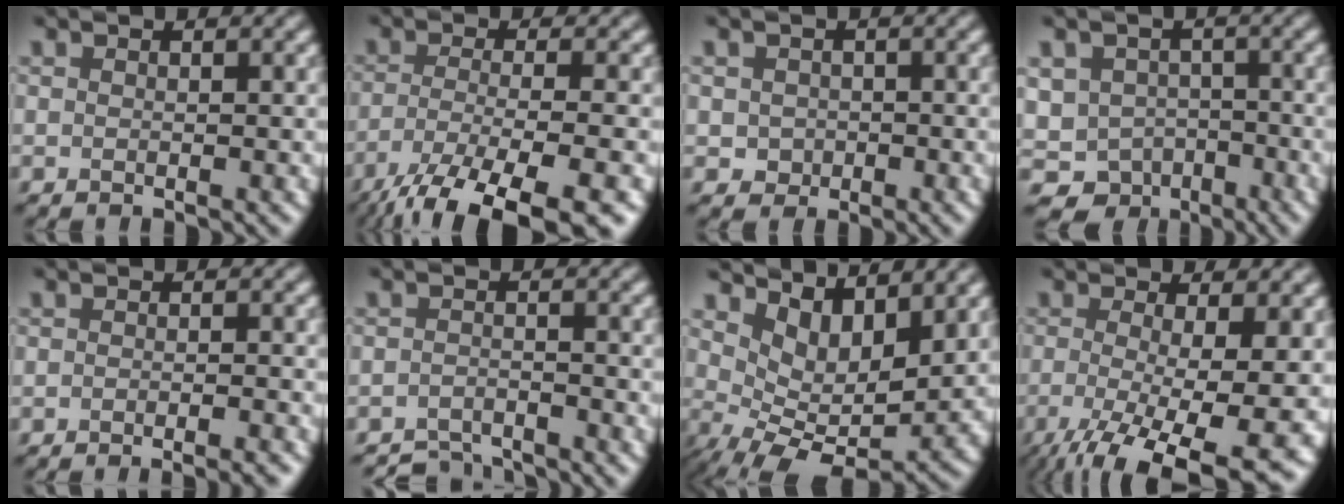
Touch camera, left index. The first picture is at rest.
{"total": 10.3, "force": [-6.8, 2.3, 7.3], "torque": [-0.117, -0.016, -0.121]}
{"total": 1.7, "force": [-0.4, 1.5, 0.6], "torque": [-0.014, -0.005, -0.007]}
{"total": 7.8, "force": [-4.4, 6.2, 1.8], "torque": [-0.017, -0.016, -0.067]}
{"total": 2.1, "force": [-1.4, 0.4, 1.5], "torque": [-0.007, -0.003, -0.027]}
{"total": 3.5, "force": [-3.5, 0.3, 0.1], "torque": [0.000, -0.004, -0.065]}
{"total": 6.4, "force": [2.2, 3.2, 5.1], "torque": [-0.096, -0.017, 0.042]}
{"total": 10.4, "force": [-3.5, 2.6, 9.5], "torque": [-0.132, -0.023, -0.053]}